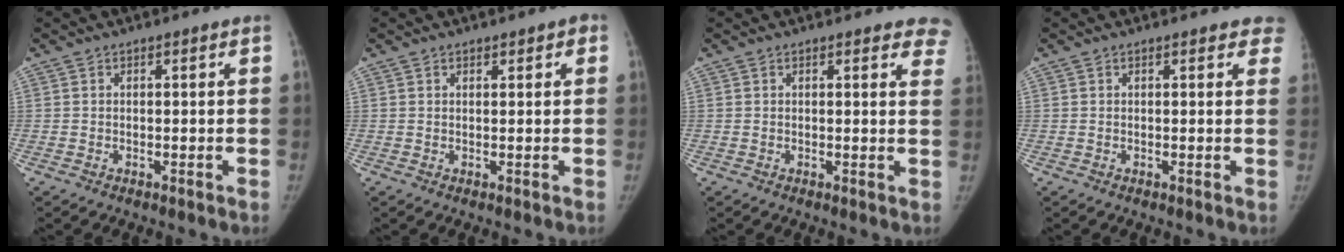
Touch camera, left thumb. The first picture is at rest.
{"total": 1.6, "force": [0.8, 1.2, 0.8], "torque": [0.007, -0.001, 0.009]}
{"total": 5.3, "force": [4.6, 2.2, 1.4], "torque": [0.024, -0.019, 0.024]}
{"total": 3.1, "force": [2.6, 1.6, 0.7], "torque": [0.027, -0.009, 0.007]}